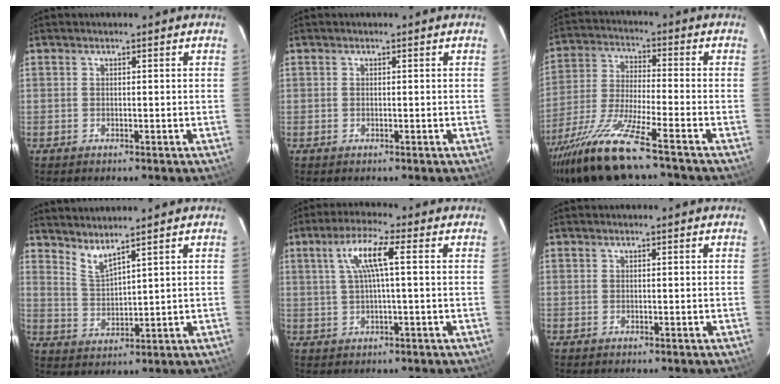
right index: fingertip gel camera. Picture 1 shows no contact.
{"total": 0.0}
{"total": 14.0, "force": [-10.6, 0.9, 9.1], "torque": [-0.196, -0.028, -0.200]}
{"total": 4.5, "force": [4.0, 0.0, 2.1], "torque": [-0.044, -0.007, 0.081]}
{"total": 4.9, "force": [1.1, 0.5, 4.7], "torque": [-0.090, 0.009, 0.020]}
{"total": 0.0}